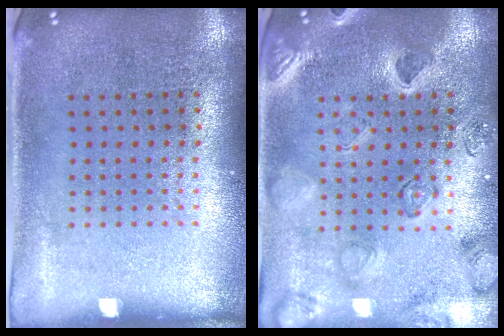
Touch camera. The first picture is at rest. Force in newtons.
{"total": 2.5, "press": 2.4, "slide": 0.7}